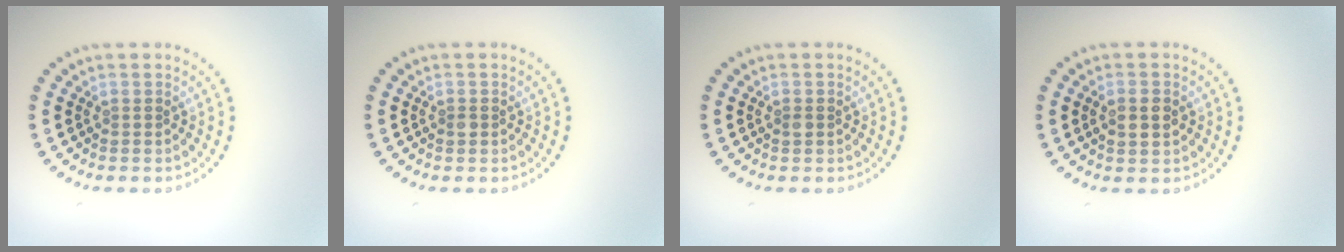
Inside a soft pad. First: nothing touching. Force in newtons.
{"total": 0.8, "press": 0.8, "slide": 0.2}
{"total": 0.6, "press": 0.6, "slide": 0.1}
{"total": 2.1, "press": 2.1, "slide": 0.2}